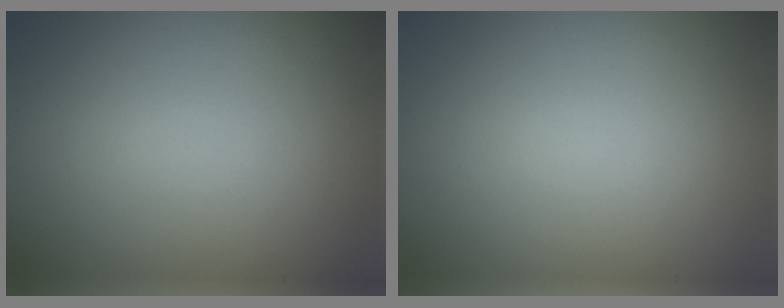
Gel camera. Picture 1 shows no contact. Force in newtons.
{"total": 0.0}